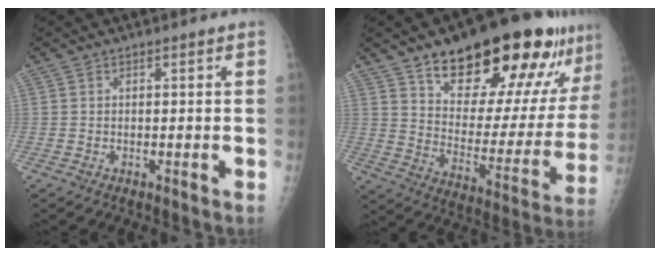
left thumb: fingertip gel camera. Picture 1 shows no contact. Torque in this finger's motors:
{"motor_torque": [0.75, 0.77, 1.46, -1.31, 0.40]}